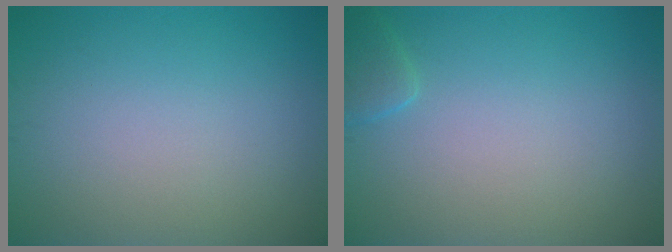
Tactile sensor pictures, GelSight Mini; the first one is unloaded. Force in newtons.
{"total": 1.3, "press": 1.3, "slide": 0.1}